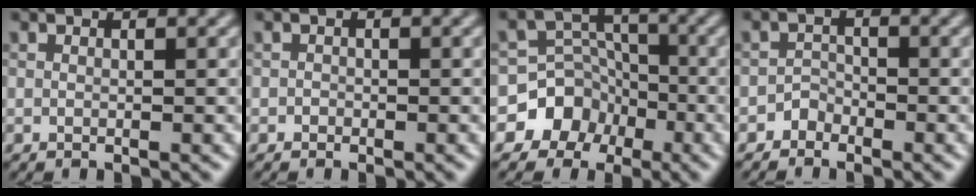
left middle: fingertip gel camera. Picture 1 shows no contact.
{"total": 0.5, "force": [-0.3, 0.4, 0.0], "torque": [0.005, -0.002, -0.006]}
{"total": 6.8, "force": [-3.6, 5.7, 0.3], "torque": [0.030, 0.004, -0.089]}
{"total": 1.3, "force": [-1.0, 0.8, -0.1], "torque": [0.007, 0.010, -0.018]}